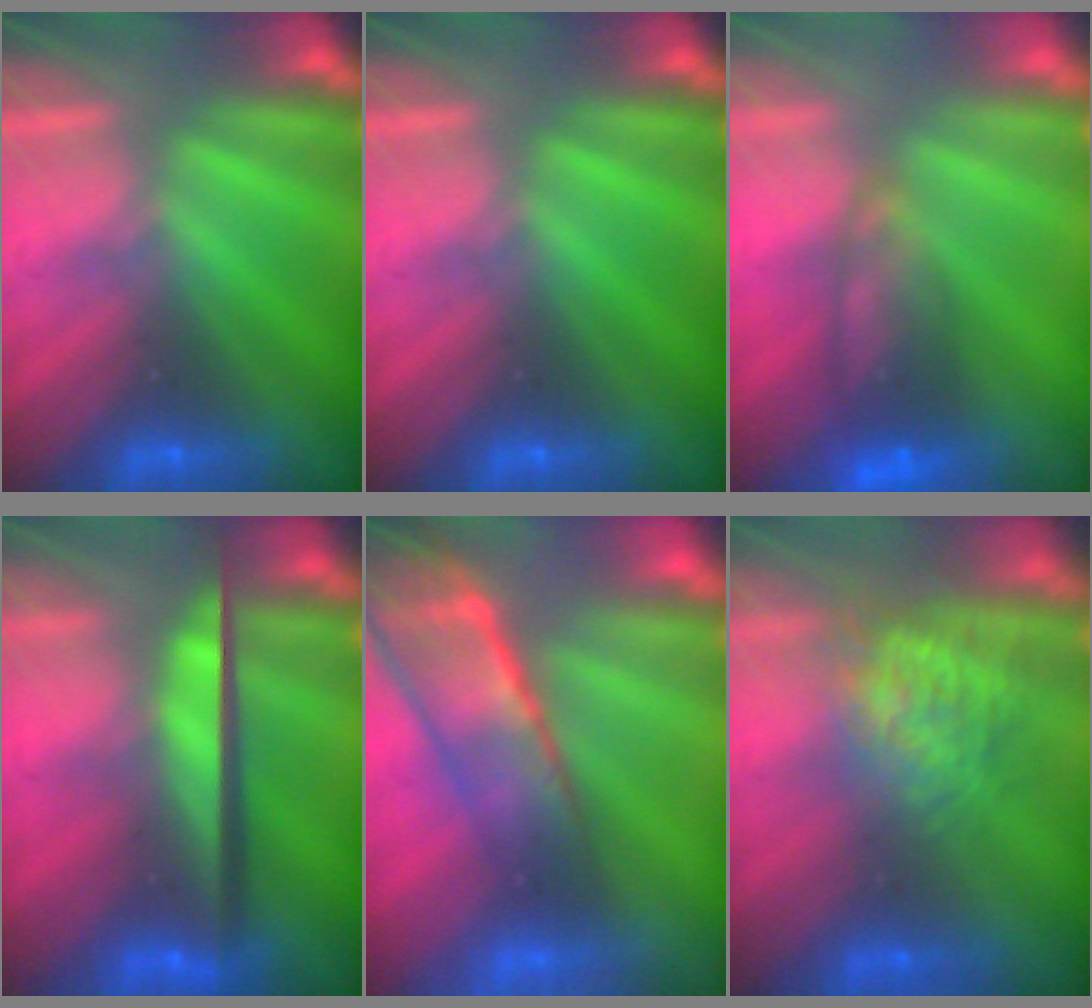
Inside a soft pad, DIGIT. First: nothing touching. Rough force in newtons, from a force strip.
{"total": 0.0}
{"total": 7.4}
{"total": 7.9}
{"total": 7.1}
{"total": 7.7}